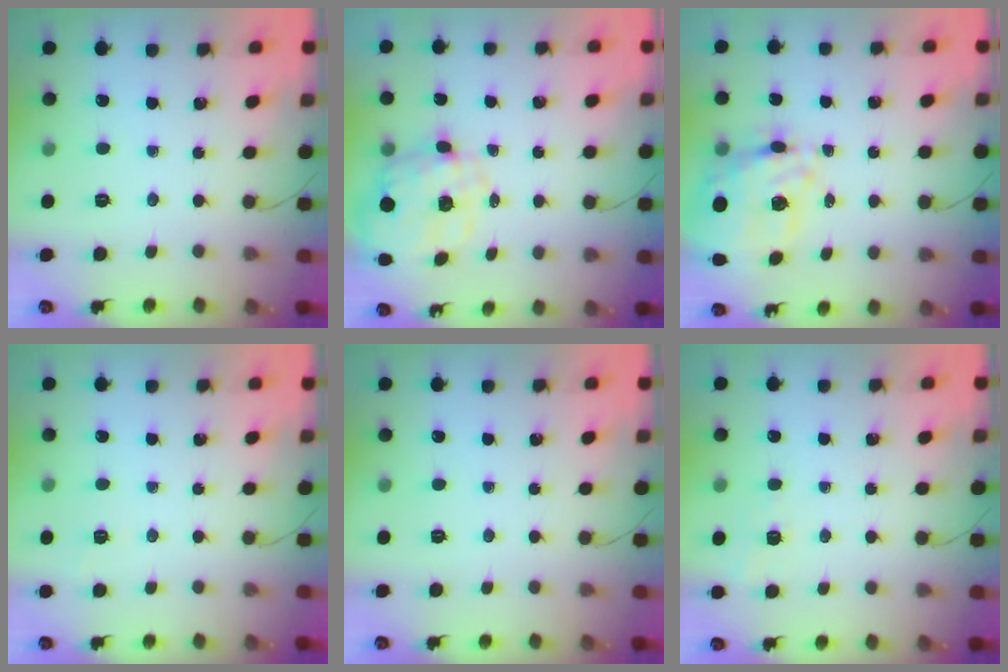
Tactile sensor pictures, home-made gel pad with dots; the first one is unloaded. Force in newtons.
{"total": 3.8, "press": 3.4, "slide": 1.7}
{"total": 14.0, "press": 13.2, "slide": 4.7}
{"total": 1.3, "press": 0.0, "slide": 1.3}
{"total": 0.0}
{"total": 1.4, "press": 0.6, "slide": 1.3}